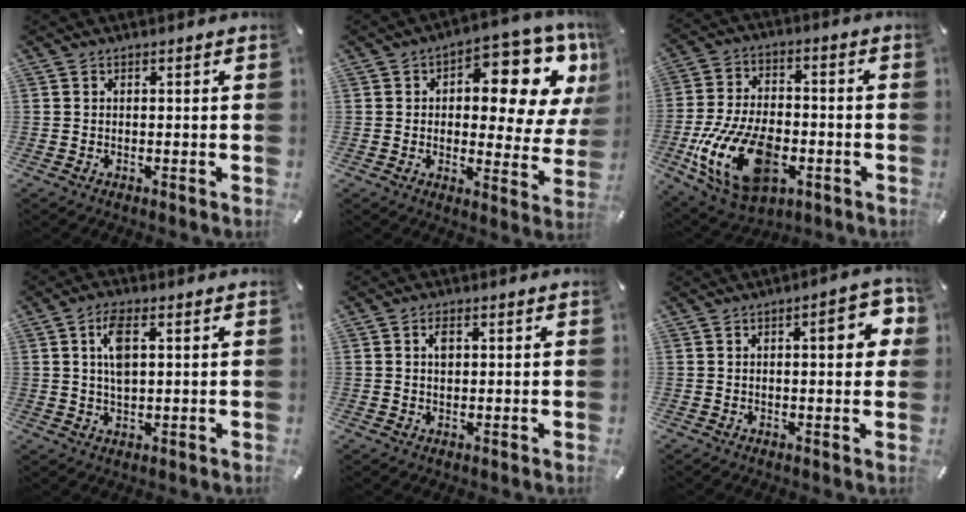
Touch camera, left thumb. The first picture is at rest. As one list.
[{"total": 14.3, "force": [6.7, 7.0, 10.5], "torque": [-0.126, -0.060, 0.107]}, {"total": 19.3, "force": [-6.5, 11.5, 14.1], "torque": [-0.292, 0.026, -0.104]}, {"total": 6.4, "force": [1.7, 3.0, 5.4], "torque": [-0.114, 0.003, 0.024]}, {"total": 2.5, "force": [0.6, 1.5, 1.9], "torque": [-0.033, 0.005, 0.007]}, {"total": 8.6, "force": [2.0, 3.2, 7.8], "torque": [-0.087, -0.011, 0.023]}]